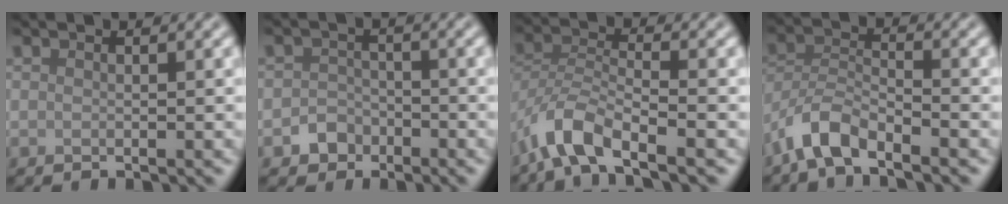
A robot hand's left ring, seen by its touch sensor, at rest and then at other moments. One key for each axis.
{"total": 2.0, "fx": -1.1, "fy": 1.7, "fz": 0.4, "tx": 0.005, "ty": 0.004, "tz": -0.024}
{"total": 5.2, "fx": -3.6, "fy": 1.7, "fz": 3.3, "tx": -0.056, "ty": 0.002, "tz": -0.079}
{"total": 4.1, "fx": -3.4, "fy": 1.1, "fz": 2.1, "tx": -0.039, "ty": 0.005, "tz": -0.076}